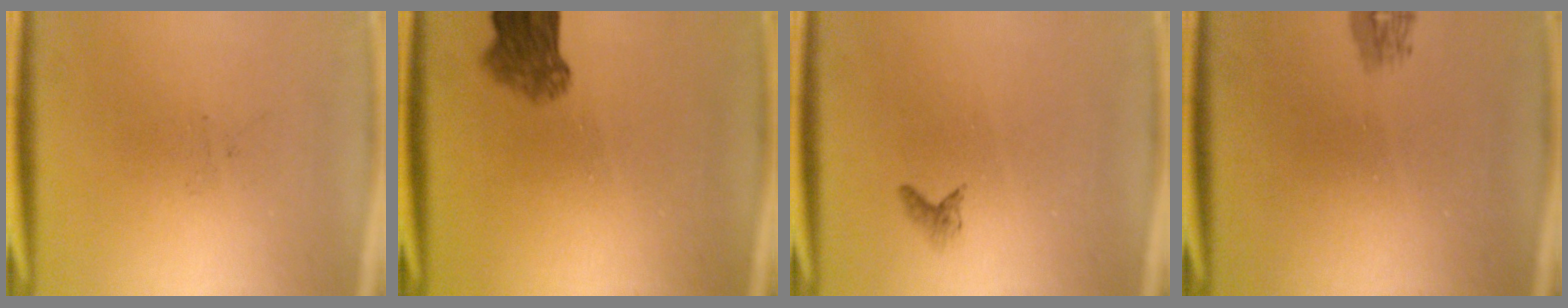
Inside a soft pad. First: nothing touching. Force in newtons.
{"total": 5.4}
{"total": 0.7}
{"total": 1.3}